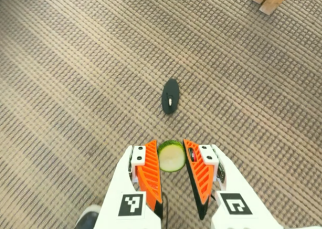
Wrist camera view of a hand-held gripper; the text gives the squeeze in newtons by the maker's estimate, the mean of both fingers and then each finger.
{"total": 10.0, "left": 10.6, "right": 9.4}